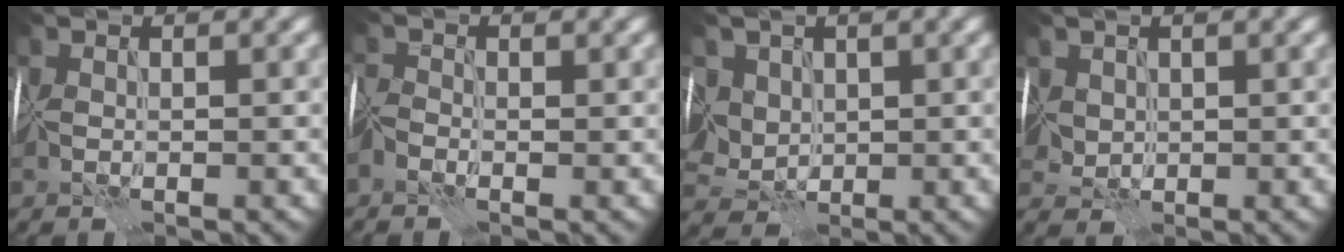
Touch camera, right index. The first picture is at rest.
{"total": 1.6, "force": [-0.8, 1.0, 1.0], "torque": [-0.025, 0.002, -0.028]}
{"total": 5.5, "force": [1.8, 4.4, 2.6], "torque": [-0.068, 0.019, 0.035]}
{"total": 2.2, "force": [1.0, 1.9, 0.5], "torque": [-0.020, -0.001, 0.022]}